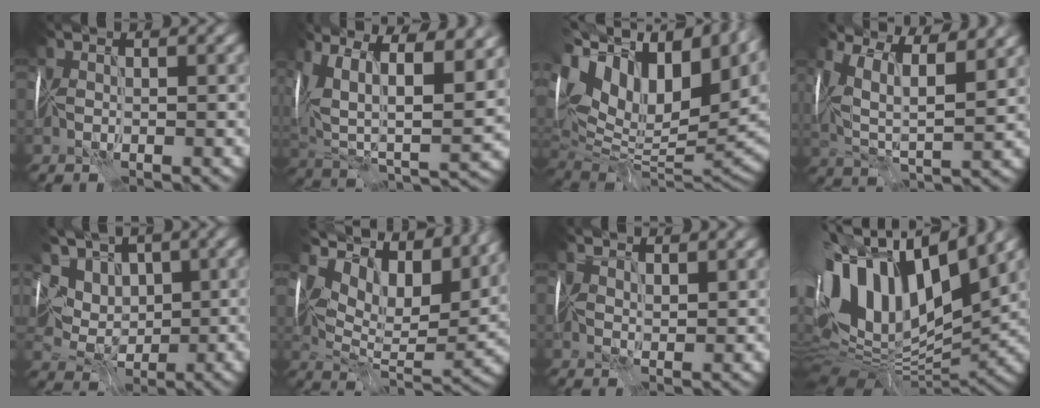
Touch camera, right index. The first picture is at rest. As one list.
[{"total": 16.4, "force": [6.5, 8.2, 12.6], "torque": [-0.226, 0.028, 0.121]}, {"total": 18.3, "force": [6.3, 10.0, 13.9], "torque": [-0.261, 0.007, 0.153]}, {"total": 8.9, "force": [5.0, 4.0, 6.1], "torque": [-0.109, 0.006, 0.085]}, {"total": 8.5, "force": [3.8, 6.3, 4.3], "torque": [-0.091, 0.011, 0.059]}, {"total": 13.1, "force": [8.5, 6.0, 8.1], "torque": [-0.162, 0.031, 0.153]}, {"total": 2.8, "force": [2.5, 0.7, 1.2], "torque": [-0.028, 0.004, 0.043]}, {"total": 14.9, "force": [5.4, 6.8, 12.1], "torque": [-0.238, 0.027, 0.090]}]